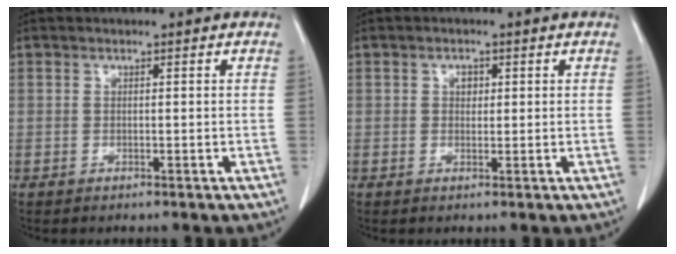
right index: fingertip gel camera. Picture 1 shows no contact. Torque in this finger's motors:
{"motor_torque": [0.42, -0.02, -0.03, 0.00]}